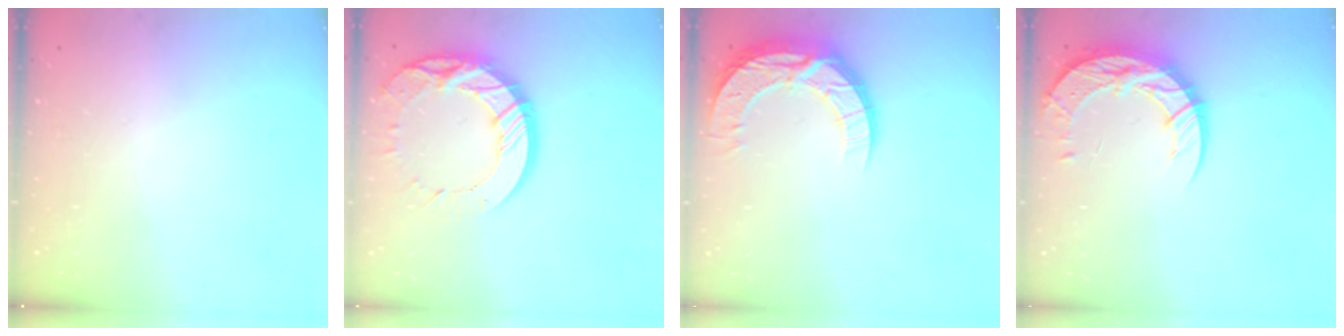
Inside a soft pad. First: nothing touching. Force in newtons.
{"total": 17.3, "press": 17.2, "slide": 1.8}
{"total": 12.9, "press": 12.9, "slide": 1.1}
{"total": 13.9, "press": 13.8, "slide": 1.0}